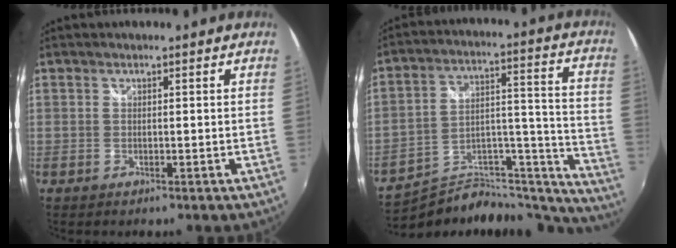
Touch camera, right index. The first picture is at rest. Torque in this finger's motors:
{"motor_torque": [-0.40, -0.15, -1.05, -0.21]}